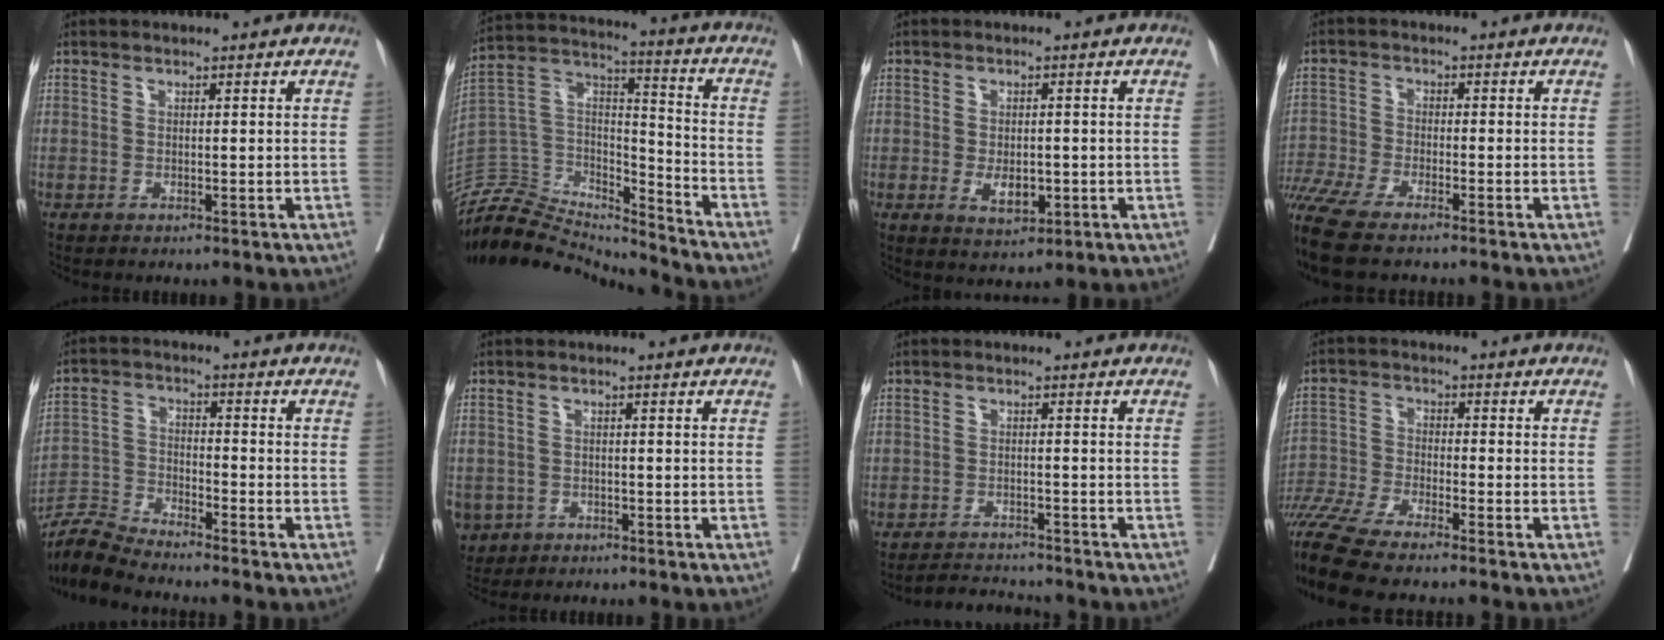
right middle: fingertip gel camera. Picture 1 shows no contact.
{"total": 16.6, "force": [-16.3, 2.7, 0.8], "torque": [-0.005, 0.068, -0.293]}
{"total": 4.4, "force": [-1.0, 2.4, 3.6], "torque": [-0.057, -0.004, -0.006]}
{"total": 10.1, "force": [-8.1, 1.0, 5.9], "torque": [-0.115, -0.017, -0.146]}
{"total": 6.5, "force": [-6.4, -0.5, 0.8], "torque": [-0.023, -0.008, -0.130]}
{"total": 5.4, "force": [-2.8, 4.5, 1.1], "torque": [-0.023, 0.005, -0.043]}
{"total": 3.5, "force": [-3.4, 0.4, -0.5], "torque": [0.008, -0.007, -0.055]}
{"total": 12.2, "force": [-10.4, 0.2, 6.3], "torque": [-0.123, -0.026, -0.190]}